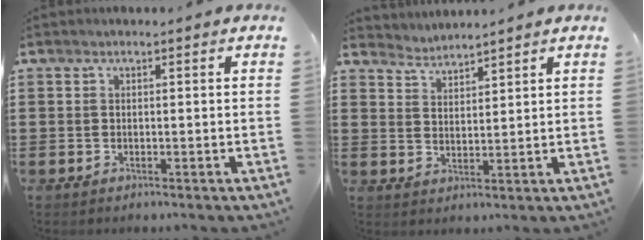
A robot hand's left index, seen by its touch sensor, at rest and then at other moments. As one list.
[{"total": 2.7, "force": [2.6, -0.1, -0.8], "torque": [0.006, -0.011, 0.048]}]